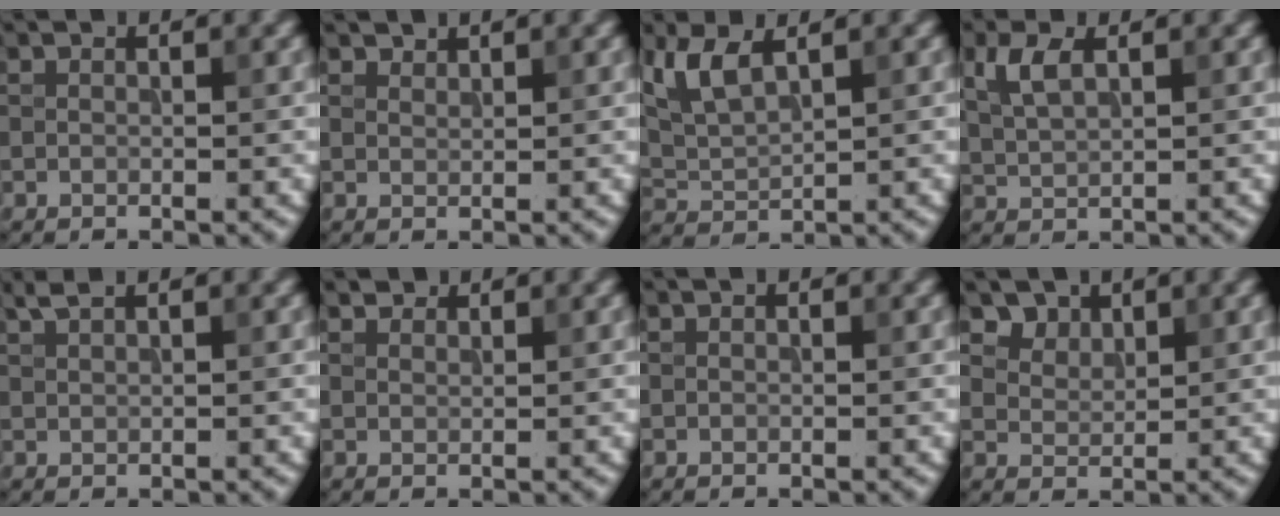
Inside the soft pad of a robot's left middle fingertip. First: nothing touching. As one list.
[{"total": 1.1, "force": [1.1, 0.2, 0.1], "torque": [-0.002, -0.001, 0.020]}, {"total": 4.5, "force": [2.2, 1.8, 3.4], "torque": [-0.088, 0.004, 0.050]}, {"total": 2.9, "force": [1.3, 1.3, 2.2], "torque": [-0.051, 0.005, 0.029]}, {"total": 1.4, "force": [1.1, 0.3, 0.8], "torque": [-0.015, 0.002, 0.023]}, {"total": 1.3, "force": [1.2, 0.4, 0.2], "torque": [-0.006, 0.000, 0.019]}, {"total": 0.0}, {"total": 3.0, "force": [2.3, 1.8, 0.9], "torque": [-0.030, -0.022, 0.062]}]